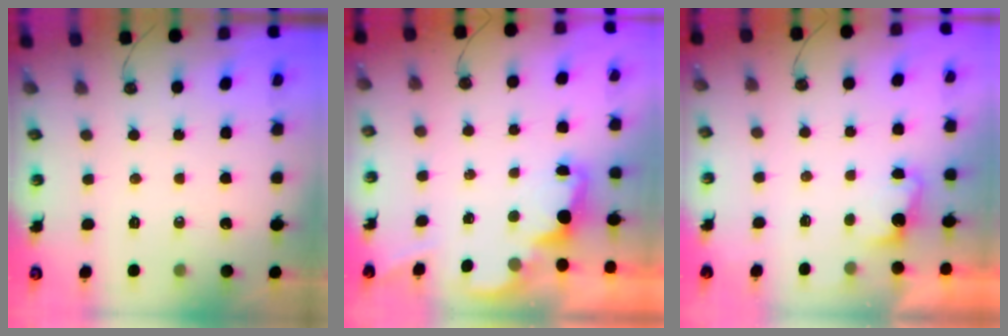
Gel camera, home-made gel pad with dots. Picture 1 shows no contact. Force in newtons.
{"total": 1.5, "press": 1.4, "slide": 0.7}
{"total": 1.9, "press": 1.7, "slide": 0.8}